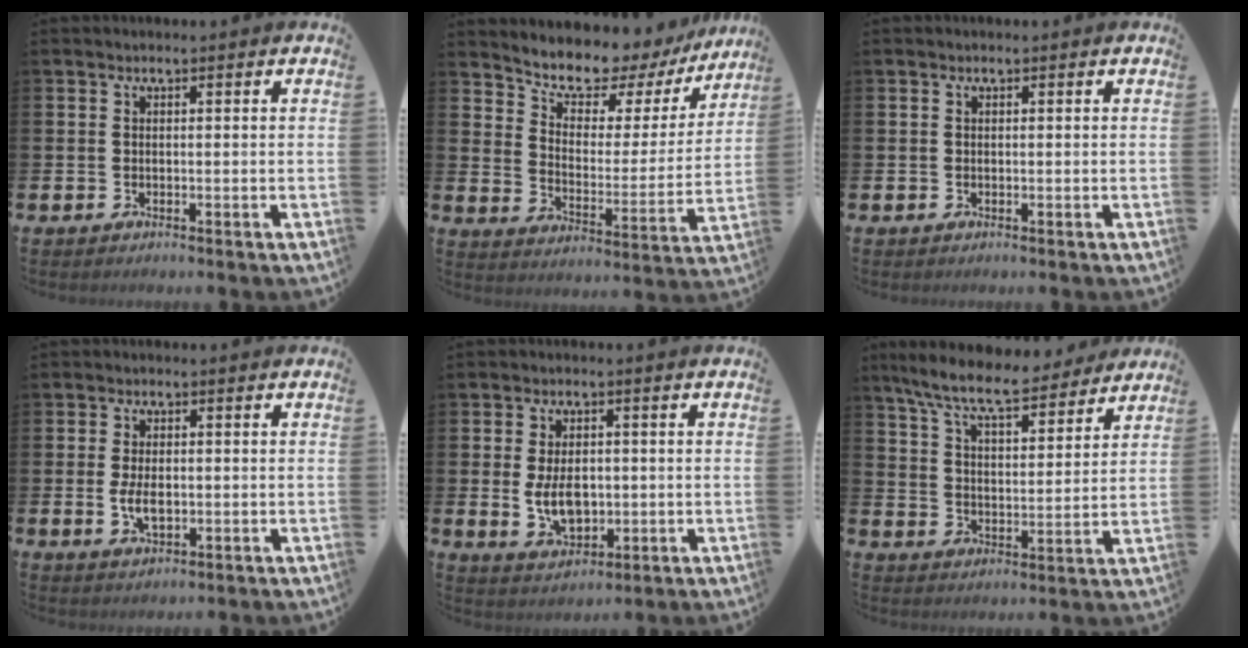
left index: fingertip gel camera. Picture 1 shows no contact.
{"total": 7.8, "force": [7.1, 2.7, 2.1], "torque": [-0.078, -0.052, 0.121]}
{"total": 0.0}
{"total": 3.7, "force": [-0.2, 2.0, 3.1], "torque": [-0.046, 0.001, -0.006]}
{"total": 5.6, "force": [-0.2, 3.6, 4.2], "torque": [-0.075, 0.002, -0.007]}
{"total": 9.3, "force": [8.5, 1.5, 3.7], "torque": [-0.099, -0.047, 0.149]}